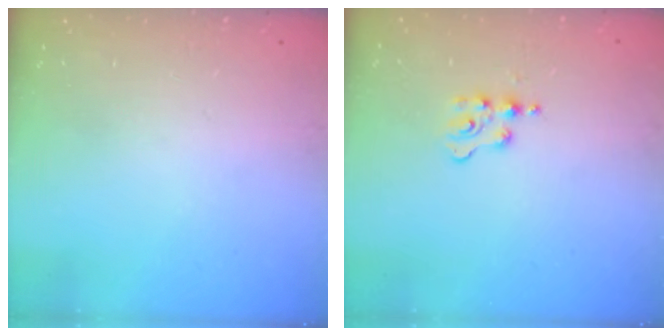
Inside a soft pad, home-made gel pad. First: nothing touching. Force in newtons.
{"total": 3.7, "press": 3.7, "slide": 0.5}